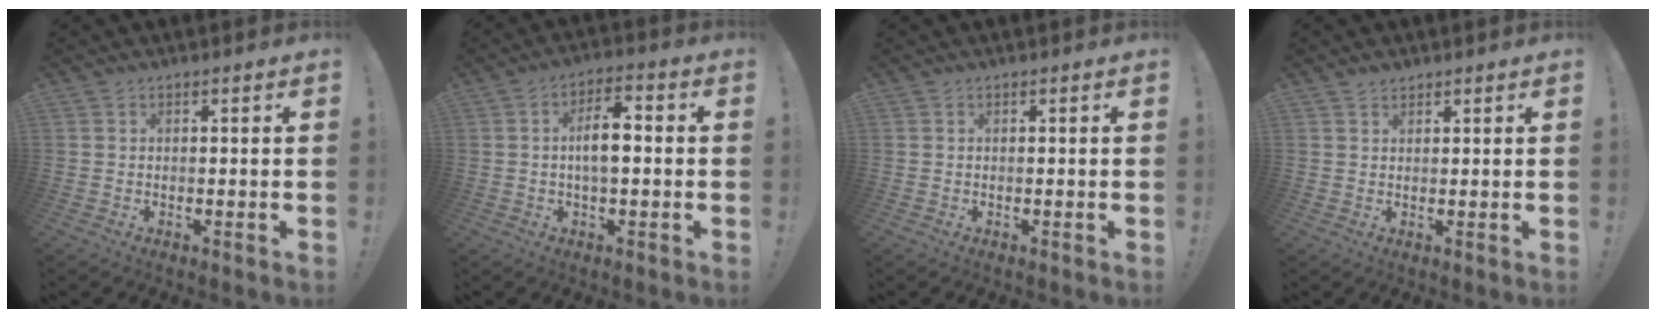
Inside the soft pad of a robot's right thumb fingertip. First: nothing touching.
{"total": 6.8, "force": [-0.4, 2.9, 6.2], "torque": [-0.104, 0.009, -0.014]}
{"total": 0.0}
{"total": 1.5, "force": [1.3, 0.6, 0.4], "torque": [-0.006, -0.005, 0.024]}